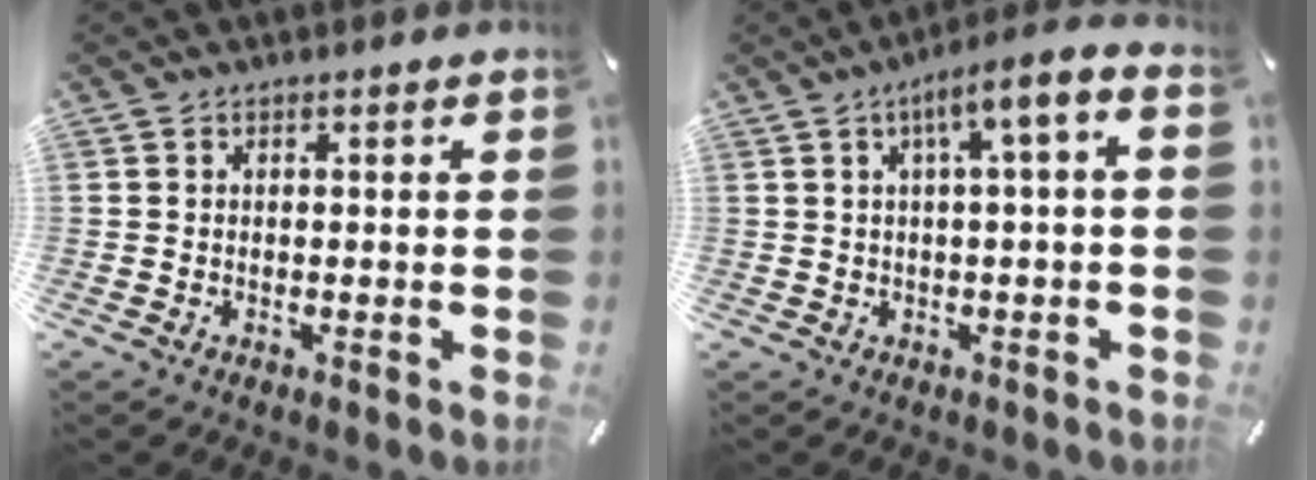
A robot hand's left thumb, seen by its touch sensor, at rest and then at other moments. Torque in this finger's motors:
{"motor_torque": [1.11, 1.40, 0.53, -0.48, 0.32]}